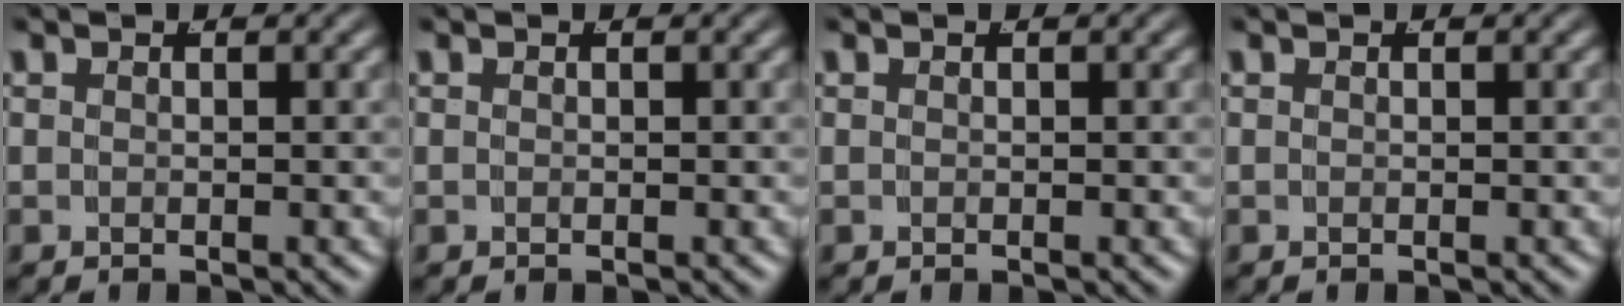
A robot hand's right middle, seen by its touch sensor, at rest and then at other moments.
{"total": 0.0}
{"total": 0.0}
{"total": 0.0}